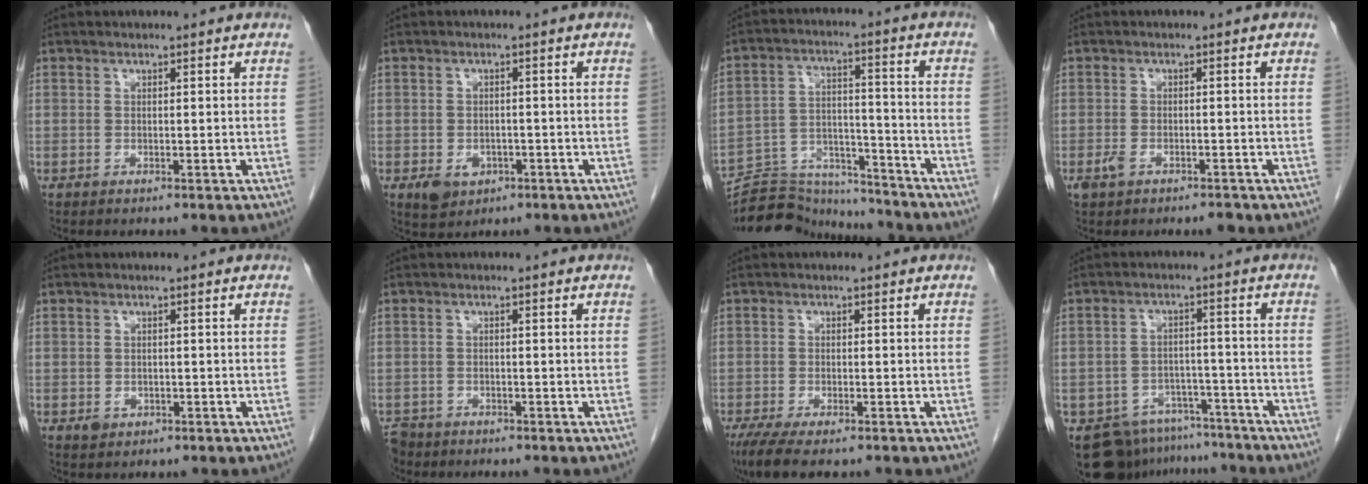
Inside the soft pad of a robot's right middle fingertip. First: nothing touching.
{"total": 3.4, "force": [-1.6, 2.4, 1.9], "torque": [-0.034, -0.002, -0.016]}
{"total": 14.8, "force": [-14.6, 2.6, 1.2], "torque": [-0.020, 0.038, -0.228]}
{"total": 3.1, "force": [-1.9, 1.5, 2.1], "torque": [-0.038, -0.002, -0.025]}
{"total": 1.6, "force": [-0.5, 1.3, 0.7], "torque": [-0.009, 0.002, -0.002]}
{"total": 3.7, "force": [-3.1, 1.9, 0.3], "torque": [-0.007, -0.004, -0.057]}
{"total": 6.4, "force": [-4.6, 1.6, 4.0], "torque": [-0.070, -0.016, -0.076]}
{"total": 11.4, "force": [-9.7, 5.7, 1.7], "torque": [-0.023, 0.020, -0.132]}